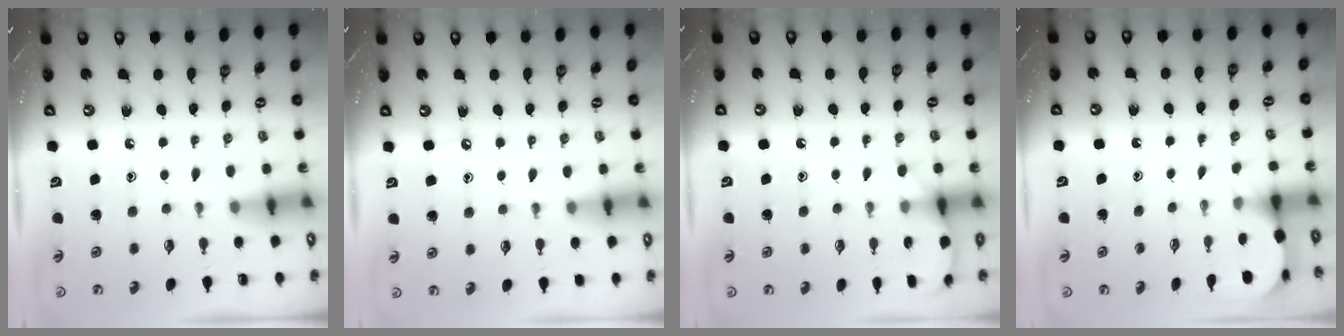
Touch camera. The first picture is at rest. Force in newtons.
{"total": 3.9, "press": 3.8, "slide": 0.6}
{"total": 5.3, "press": 5.2, "slide": 0.7}
{"total": 2.6, "press": 2.6, "slide": 0.2}